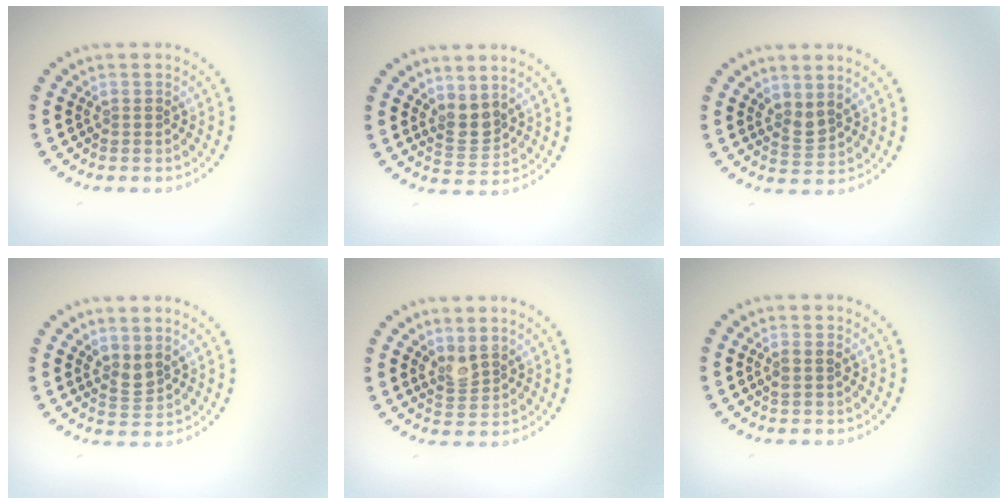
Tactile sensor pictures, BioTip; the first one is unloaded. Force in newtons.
{"total": 2.4, "press": 1.9, "slide": 1.5}
{"total": 1.9, "press": 1.4, "slide": 1.3}
{"total": 1.9, "press": 1.4, "slide": 1.2}
{"total": 2.0, "press": 1.6, "slide": 1.1}
{"total": 1.1, "press": 1.0, "slide": 0.4}